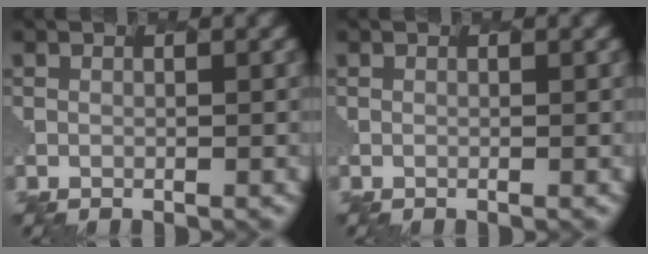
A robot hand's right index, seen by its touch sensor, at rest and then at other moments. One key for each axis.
{"total": 0.0}